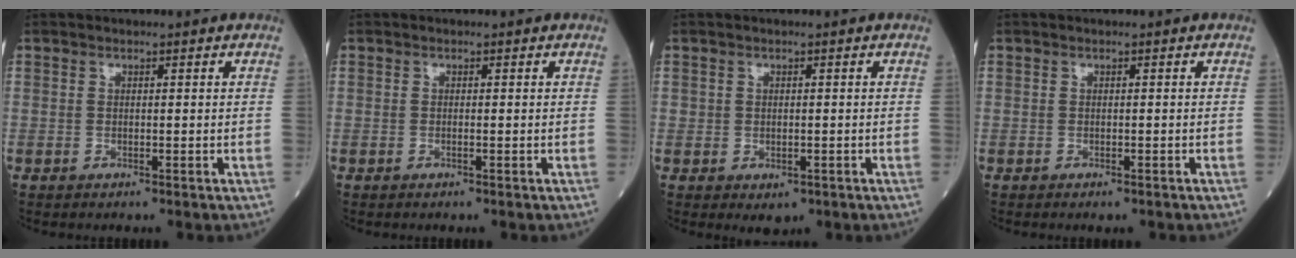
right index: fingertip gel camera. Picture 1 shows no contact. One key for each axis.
{"total": 0.0}
{"total": 2.2, "fx": -0.8, "fy": 1.6, "fz": 1.2, "tx": -0.009, "ty": -0.001, "tz": -0.001}
{"total": 1.0, "fx": -0.8, "fy": 0.2, "fz": 0.5, "tx": -0.009, "ty": -0.002, "tz": -0.009}